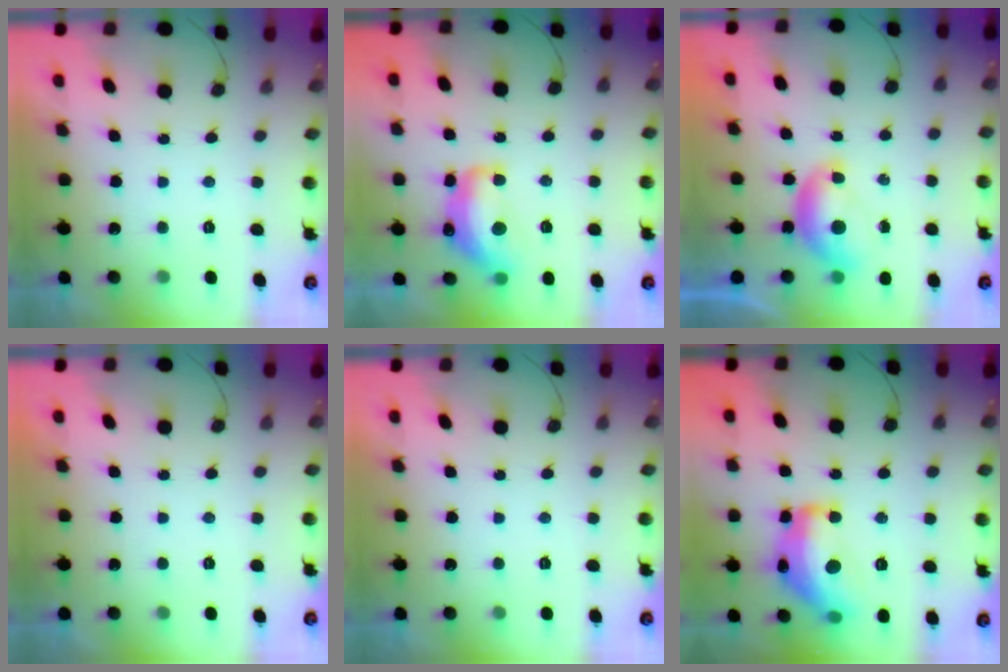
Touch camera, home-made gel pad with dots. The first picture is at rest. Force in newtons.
{"total": 13.8, "press": 13.8, "slide": 1.0}
{"total": 8.0, "press": 7.9, "slide": 1.3}
{"total": 0.0}
{"total": 0.0}
{"total": 18.4, "press": 18.3, "slide": 1.2}